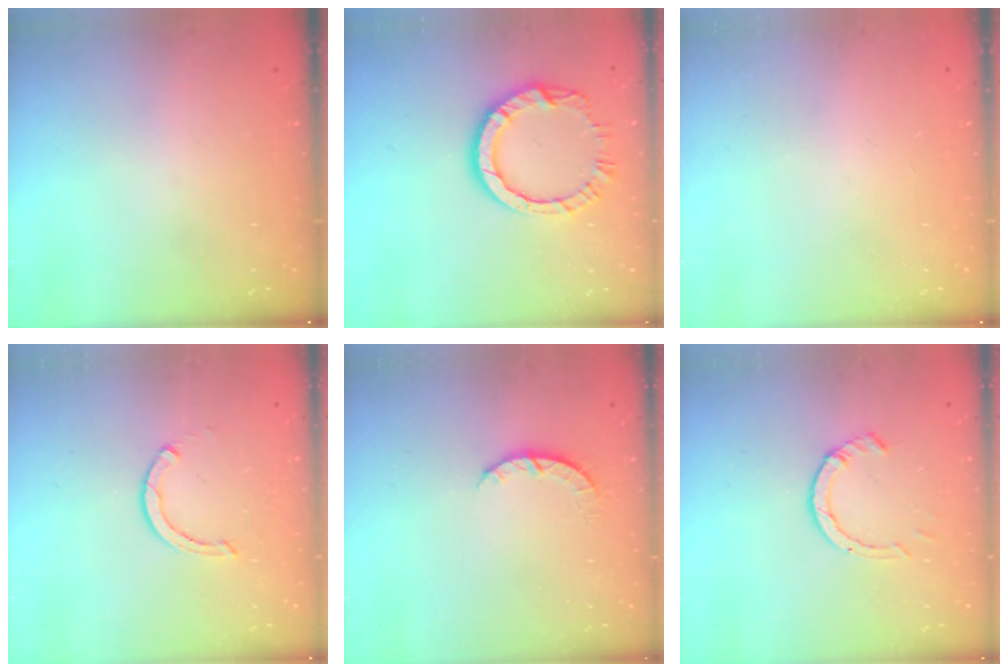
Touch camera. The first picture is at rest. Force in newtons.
{"total": 10.6, "press": 10.6, "slide": 1.0}
{"total": 0.0}
{"total": 2.4, "press": 2.4, "slide": 0.0}
{"total": 3.2, "press": 3.2, "slide": 0.4}
{"total": 4.2, "press": 4.1, "slide": 0.4}